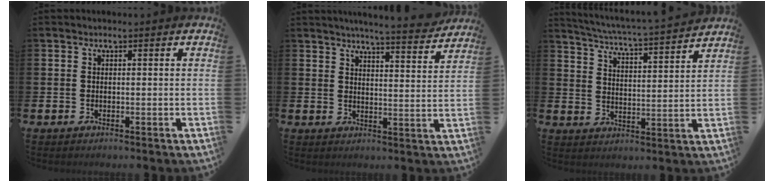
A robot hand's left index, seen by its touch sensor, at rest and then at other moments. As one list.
[{"total": 5.6, "force": [5.4, -0.5, 1.2], "torque": [-0.032, -0.039, 0.092]}, {"total": 5.1, "force": [4.9, -0.3, 1.4], "torque": [-0.051, -0.043, 0.080]}]